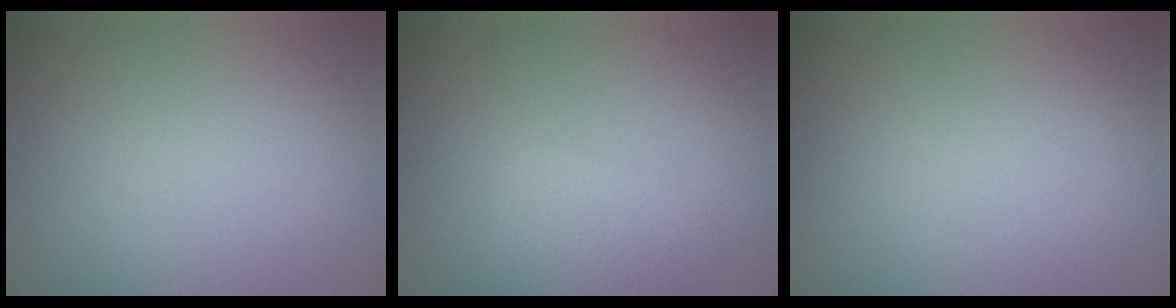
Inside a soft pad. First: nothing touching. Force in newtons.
{"total": 2.4, "press": 2.4, "slide": 0.1}
{"total": 0.0}